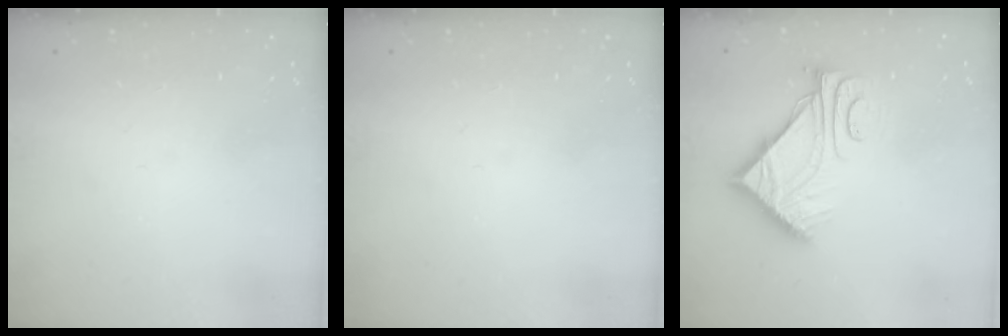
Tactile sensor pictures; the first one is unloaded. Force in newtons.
{"total": 0.0}
{"total": 10.3, "press": 10.2, "slide": 0.9}